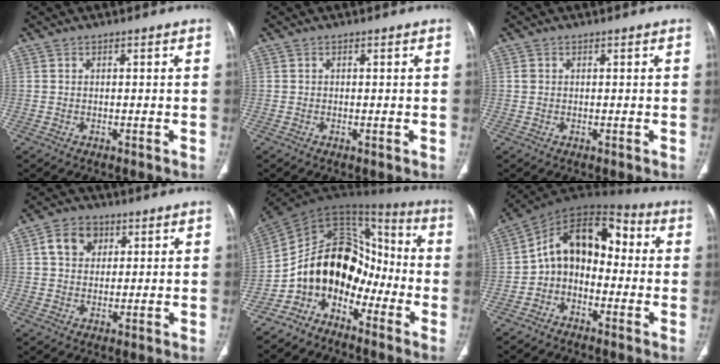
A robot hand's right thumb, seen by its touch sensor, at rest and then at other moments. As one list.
[{"total": 0.0}, {"total": 0.7, "force": [0.1, 0.6, 0.3], "torque": [-0.003, 0.002, 0.003]}, {"total": 6.7, "force": [2.4, 5.3, 3.5], "torque": [-0.037, 0.000, 0.036]}, {"total": 15.7, "force": [-7.0, 11.4, 8.3], "torque": [-0.099, 0.105, -0.134]}, {"total": 12.6, "force": [-1.0, 8.9, 8.9], "torque": [-0.108, 0.060, -0.034]}]